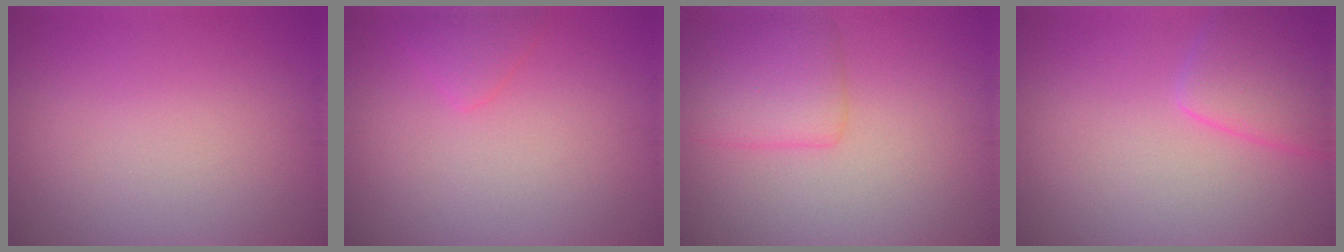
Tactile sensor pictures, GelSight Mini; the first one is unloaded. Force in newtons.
{"total": 1.5, "press": 1.5, "slide": 0.1}
{"total": 3.4, "press": 3.4, "slide": 0.2}
{"total": 3.8, "press": 3.8, "slide": 0.3}